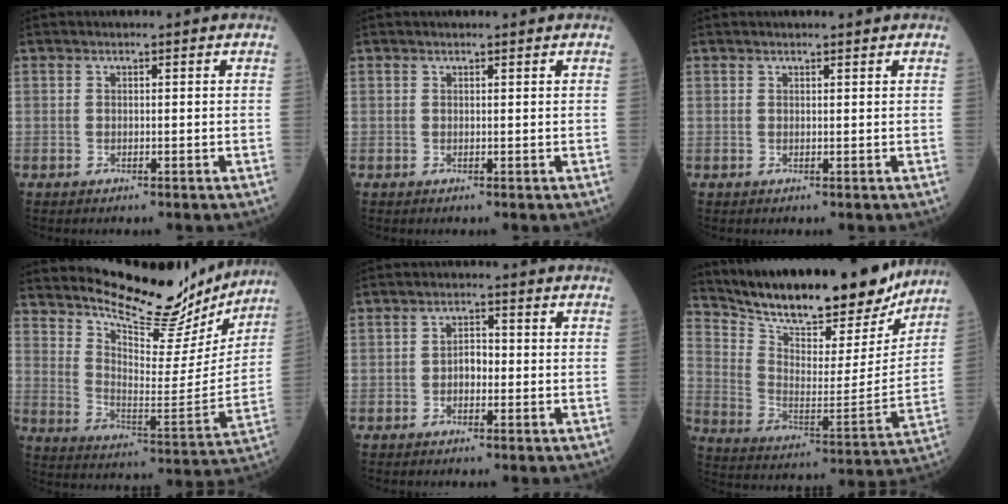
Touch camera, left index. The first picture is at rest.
{"total": 1.2, "force": [1.1, 0.1, 0.3], "torque": [0.000, 0.008, 0.016]}
{"total": 1.7, "force": [1.6, 0.1, 0.5], "torque": [-0.002, 0.010, 0.022]}
{"total": 20.2, "force": [18.6, 4.1, 6.7], "torque": [-0.103, -0.046, 0.266]}
{"total": 2.4, "force": [-0.6, 1.3, 1.8], "torque": [-0.020, 0.008, -0.014]}
{"total": 23.8, "force": [20.8, 5.6, 10.0], "torque": [-0.168, -0.021, 0.311]}